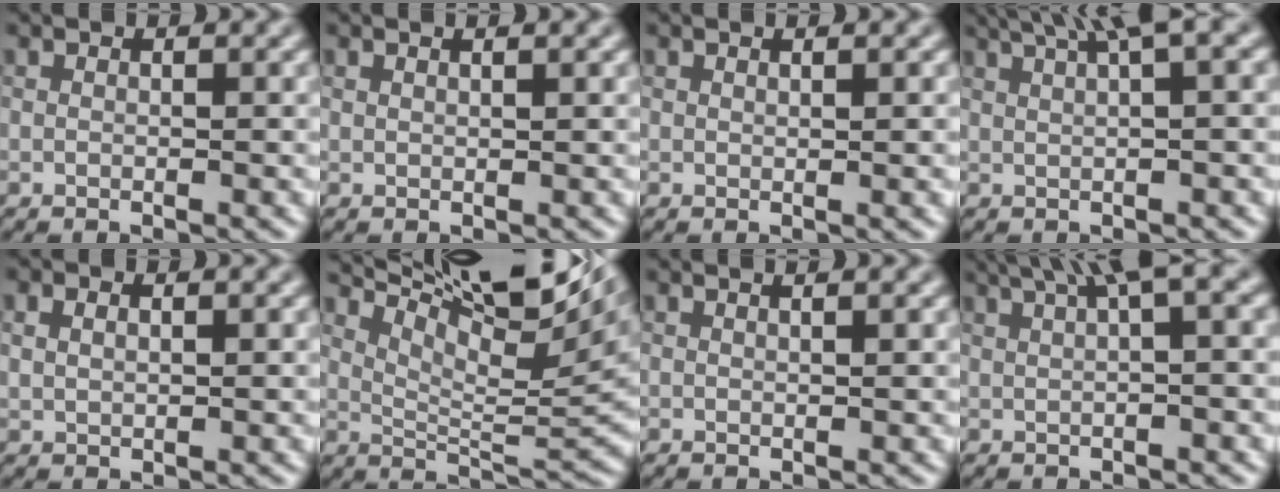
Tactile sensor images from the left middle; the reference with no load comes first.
{"total": 1.0, "force": [0.6, 0.4, 0.6], "torque": [0.002, 0.007, 0.001]}
{"total": 1.1, "force": [0.6, 0.4, 0.8], "torque": [-0.005, 0.007, 0.001]}
{"total": 5.2, "force": [3.2, 0.6, 4.0], "torque": [-0.060, 0.024, 0.053]}
{"total": 0.9, "force": [0.2, 0.5, 0.7], "torque": [-0.021, 0.001, 0.018]}
{"total": 12.4, "force": [8.3, 2.7, 8.9], "torque": [-0.153, 0.015, 0.152]}
{"total": 1.6, "force": [1.0, 0.7, 1.1], "torque": [0.008, 0.012, -0.006]}
{"total": 5.3, "force": [2.8, 0.8, 4.4], "torque": [-0.061, 0.026, 0.048]}